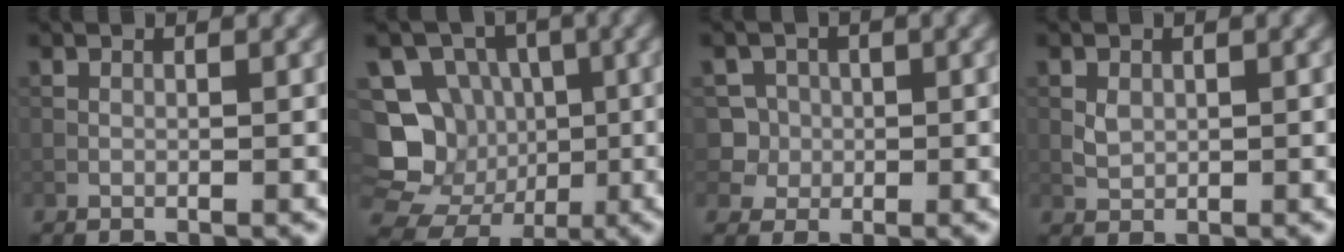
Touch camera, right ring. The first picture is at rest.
{"total": 10.8, "force": [-1.3, 10.1, 3.6], "torque": [-0.078, 0.014, -0.041]}
{"total": 4.1, "force": [0.0, 4.0, 0.8], "torque": [0.001, 0.018, 0.000]}
{"total": 1.2, "force": [0.2, 1.0, 0.7], "torque": [-0.014, -0.002, 0.006]}